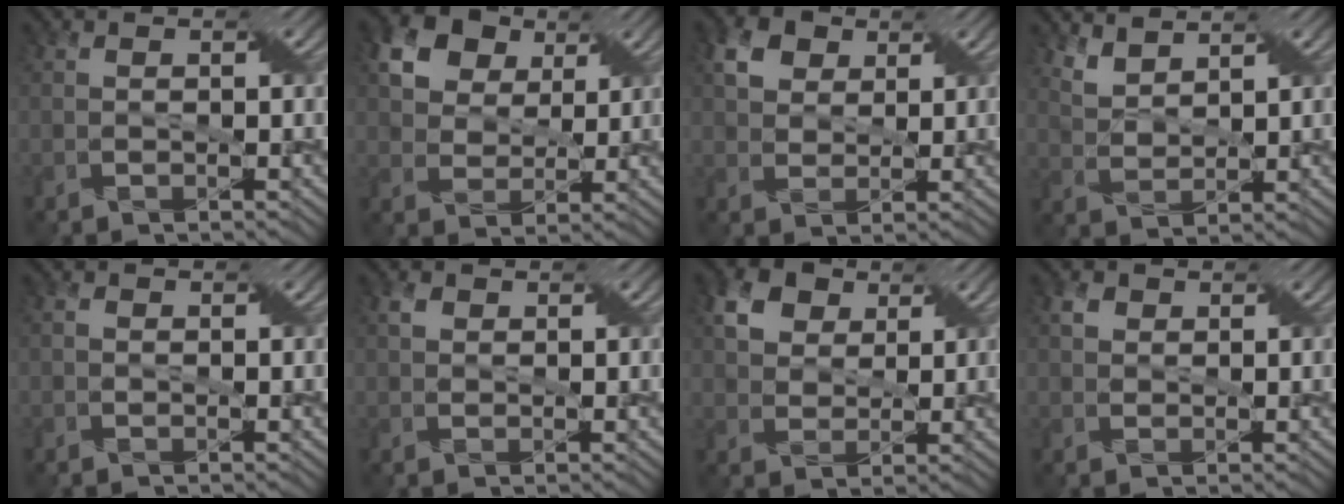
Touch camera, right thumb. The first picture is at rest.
{"total": 10.9, "force": [5.6, 7.7, 5.2], "torque": [-0.154, 0.024, 0.107]}
{"total": 4.6, "force": [2.3, 3.4, 2.1], "torque": [-0.053, 0.006, 0.041]}
{"total": 3.9, "force": [3.3, 1.4, 1.7], "torque": [-0.048, -0.008, 0.083]}
{"total": 1.0, "force": [-0.2, 0.8, 0.5], "torque": [-0.009, 0.001, -0.002]}
{"total": 1.4, "force": [0.6, 1.1, 0.6], "torque": [-0.015, 0.005, 0.009]}
{"total": 5.7, "force": [2.8, 4.2, 2.7], "torque": [-0.066, 0.009, 0.048]}
{"total": 1.7, "force": [0.8, 1.3, 0.6], "torque": [-0.016, 0.004, 0.013]}